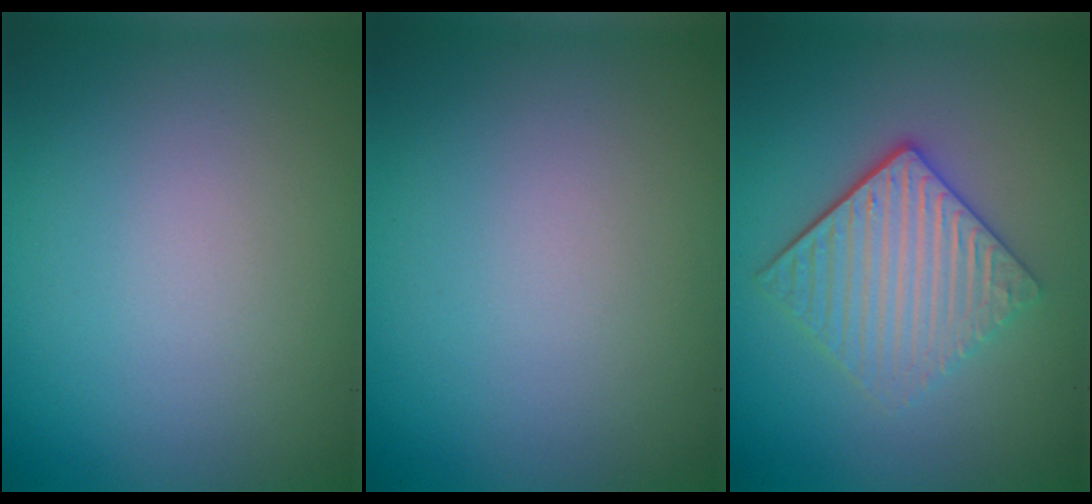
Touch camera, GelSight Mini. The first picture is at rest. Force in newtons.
{"total": 0.0}
{"total": 4.8, "press": 3.6, "slide": 3.2}